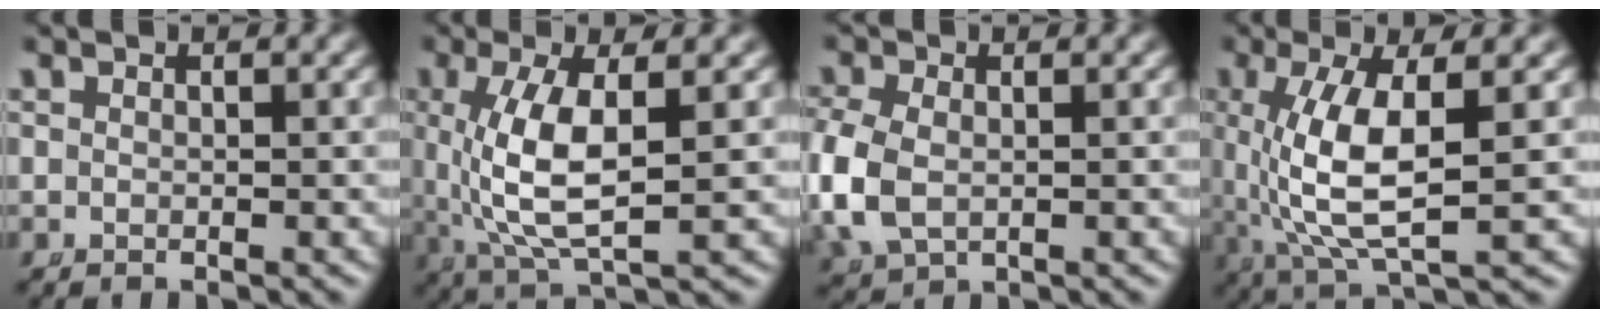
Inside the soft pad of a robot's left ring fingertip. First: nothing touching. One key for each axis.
{"total": 6.5, "fx": 0.7, "fy": 2.5, "fz": 6.0, "tx": -0.127, "ty": -0.010, "tz": 0.027}
{"total": 4.3, "fx": -0.4, "fy": 3.3, "fz": 2.7, "tx": -0.097, "ty": -0.022, "tz": 0.012}
{"total": 7.3, "fx": 0.6, "fy": 2.6, "fz": 6.8, "tx": -0.139, "ty": -0.012, "tz": 0.025}